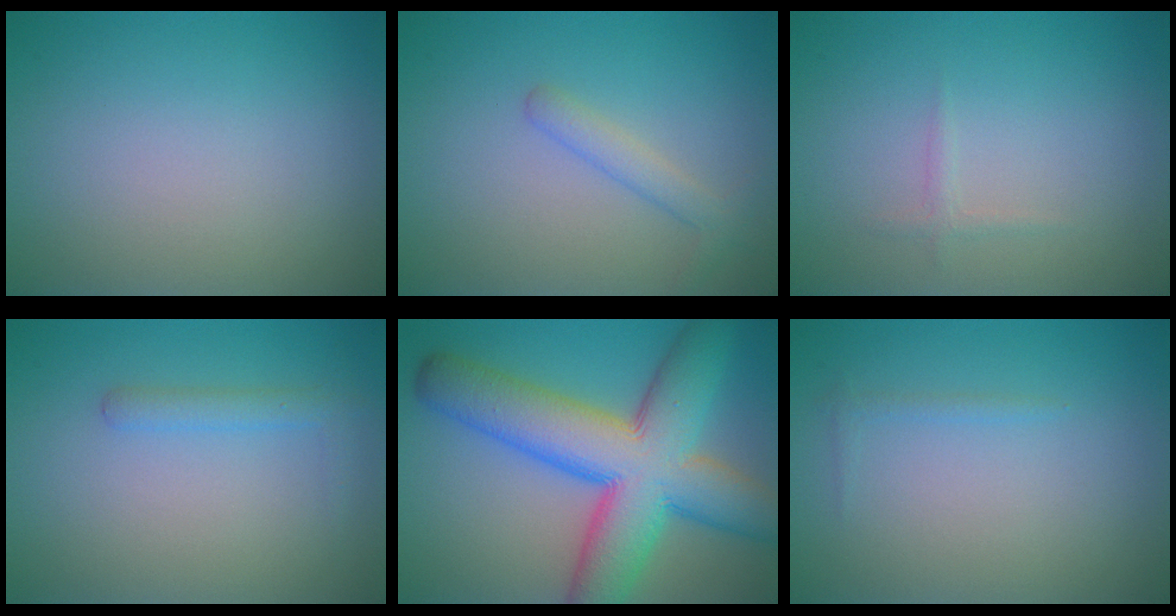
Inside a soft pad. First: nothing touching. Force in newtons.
{"total": 1.9, "press": 1.9, "slide": 0.0}
{"total": 0.7, "press": 0.7, "slide": 0.1}
{"total": 1.6, "press": 1.6, "slide": 0.1}
{"total": 12.2, "press": 12.2, "slide": 0.3}
{"total": 0.6, "press": 0.6, "slide": 0.1}